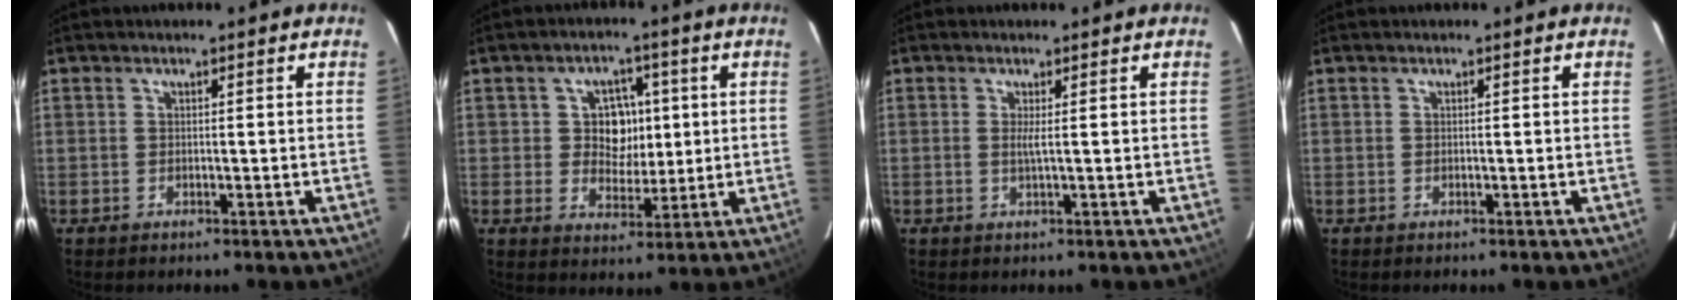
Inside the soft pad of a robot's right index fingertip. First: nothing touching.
{"total": 7.0, "force": [1.0, 6.0, 3.6], "torque": [-0.059, 0.008, 0.018]}
{"total": 1.3, "force": [0.2, -0.3, 1.3], "torque": [-0.026, -0.004, 0.003]}
{"total": 0.0}